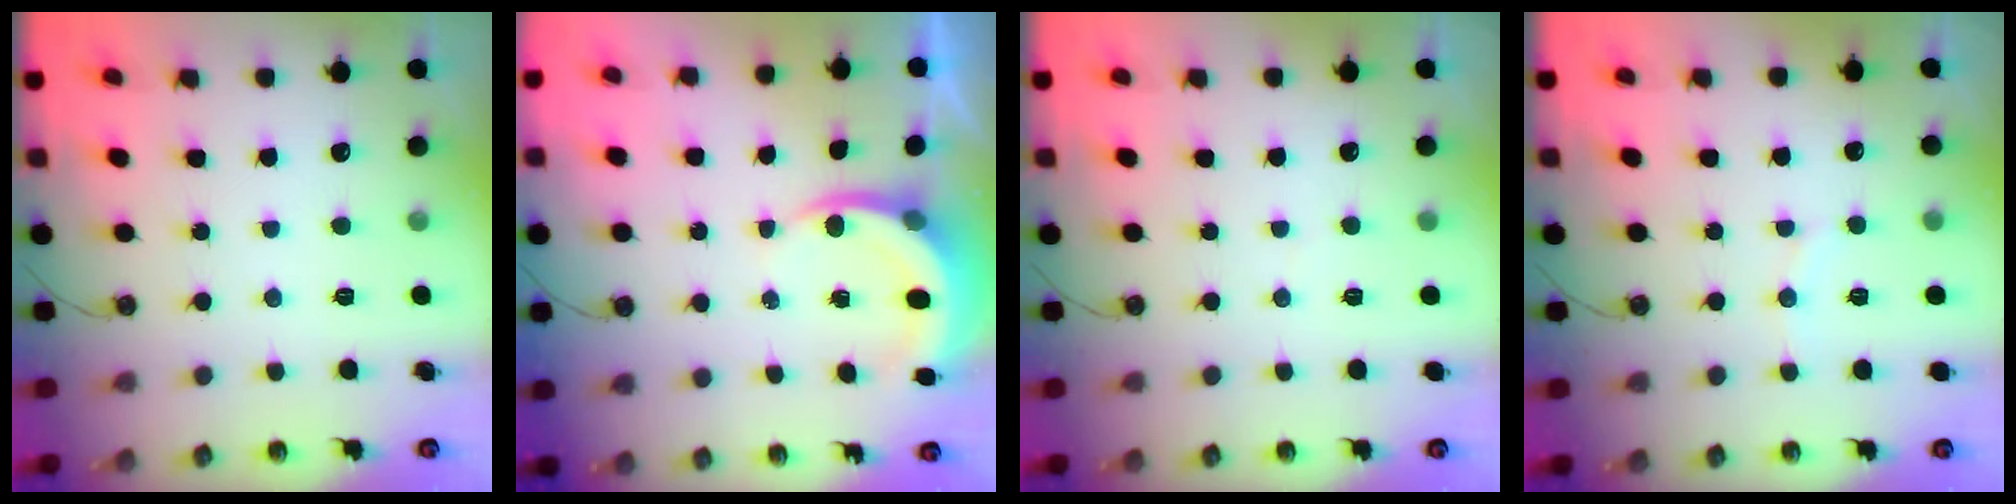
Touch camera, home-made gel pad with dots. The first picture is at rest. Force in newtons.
{"total": 5.0, "press": 4.9, "slide": 0.7}
{"total": 1.4, "press": 1.3, "slide": 0.1}
{"total": 4.4, "press": 4.2, "slide": 1.2}